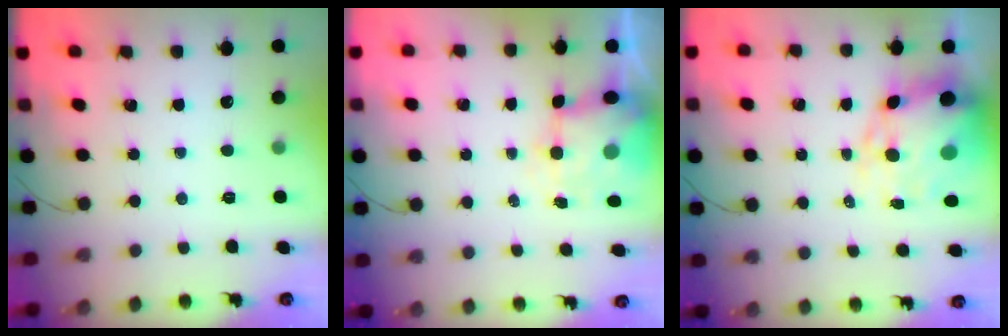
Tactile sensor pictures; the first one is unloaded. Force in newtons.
{"total": 5.7, "press": 5.5, "slide": 1.3}
{"total": 13.7, "press": 13.2, "slide": 3.6}